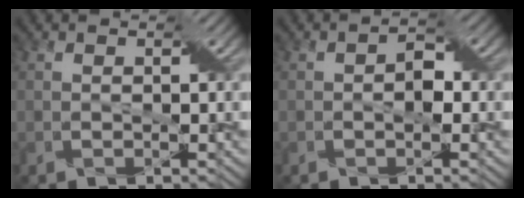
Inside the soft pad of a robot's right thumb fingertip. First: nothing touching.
{"total": 2.2, "force": [-0.4, 1.2, 1.8], "torque": [-0.027, 0.004, -0.011]}